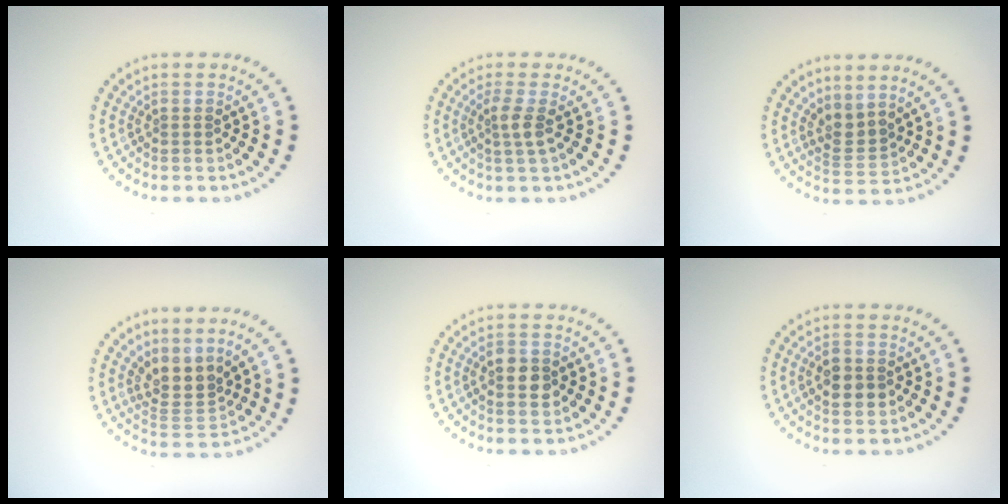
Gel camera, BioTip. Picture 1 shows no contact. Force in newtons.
{"total": 1.8, "press": 1.4, "slide": 1.2}
{"total": 2.3, "press": 1.5, "slide": 1.7}
{"total": 3.1, "press": 2.1, "slide": 2.3}
{"total": 2.4, "press": 2.4, "slide": 0.1}
{"total": 2.9, "press": 2.9, "slide": 0.1}